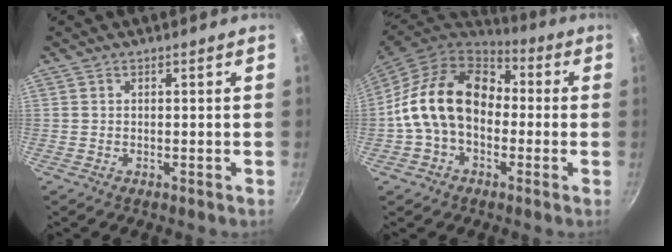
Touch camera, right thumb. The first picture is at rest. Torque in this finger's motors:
{"motor_torque": [0.27, 2.61, 1.36, -1.13, 0.70]}